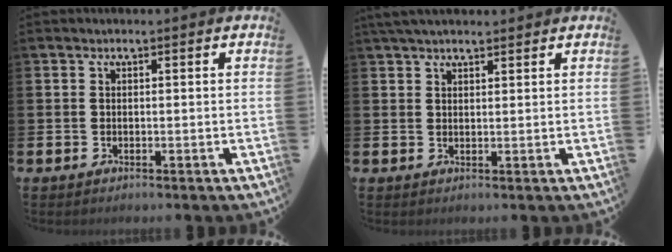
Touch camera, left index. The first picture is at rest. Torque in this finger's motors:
{"motor_torque": [0.99, -1.15, 0.25, 0.15]}